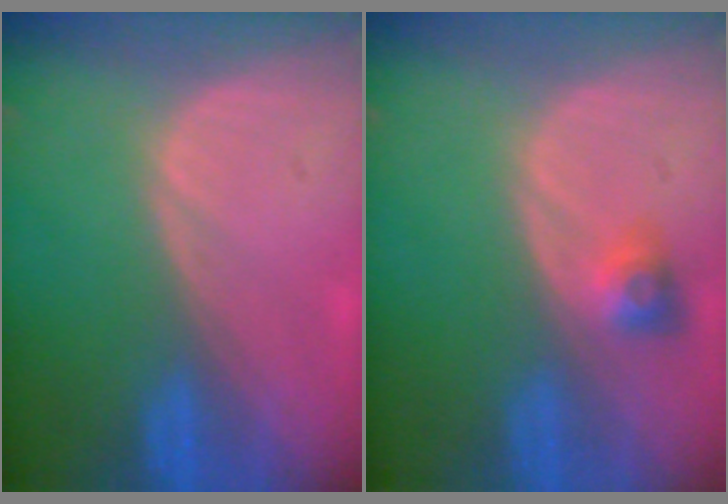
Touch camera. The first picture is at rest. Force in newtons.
{"total": 3.0, "press": 2.7, "slide": 1.3}